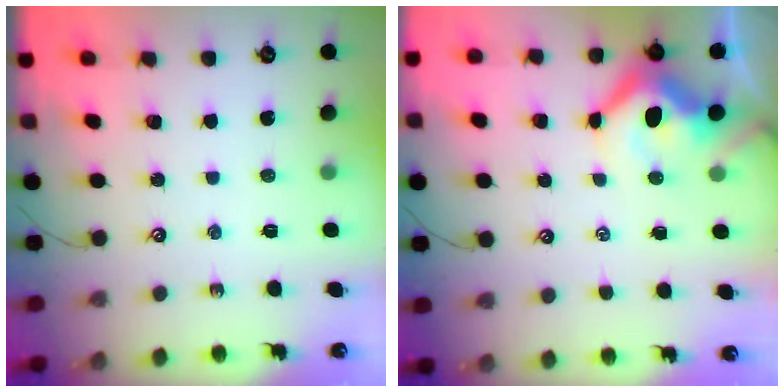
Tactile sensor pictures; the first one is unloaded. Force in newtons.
{"total": 8.1, "press": 8.0, "slide": 1.6}